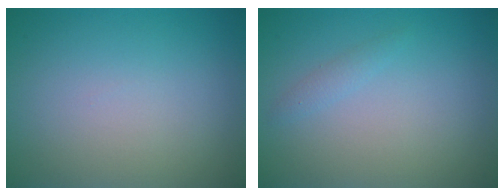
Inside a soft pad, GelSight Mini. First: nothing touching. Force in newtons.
{"total": 0.8, "press": 0.8, "slide": 0.1}